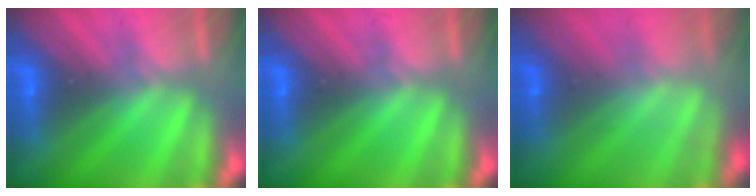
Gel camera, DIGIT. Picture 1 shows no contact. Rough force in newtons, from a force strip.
{"total": 0.0}
{"total": 5.5}